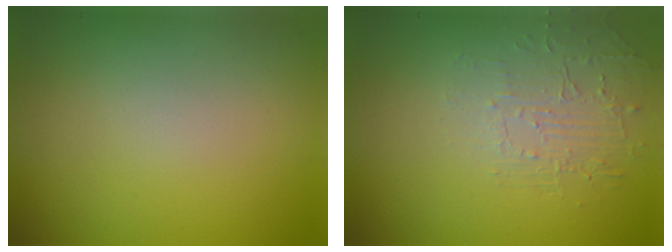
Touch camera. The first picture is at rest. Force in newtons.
{"total": 1.8, "press": 0.7, "slide": 1.7}